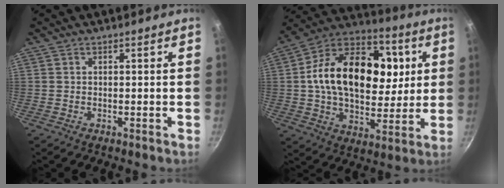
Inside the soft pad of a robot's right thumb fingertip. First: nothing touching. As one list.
[{"total": 25.6, "force": [4.2, 17.2, 18.5], "torque": [-0.270, 0.014, 0.054]}]